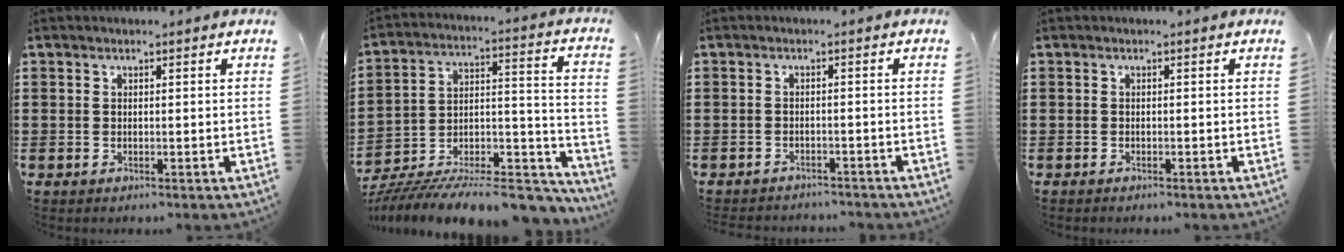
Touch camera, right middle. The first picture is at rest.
{"total": 12.3, "force": [-11.4, 2.1, 4.2], "torque": [-0.042, 0.037, -0.216]}
{"total": 1.8, "force": [-1.8, 0.1, -0.1], "torque": [-0.007, -0.002, -0.040]}
{"total": 0.0}